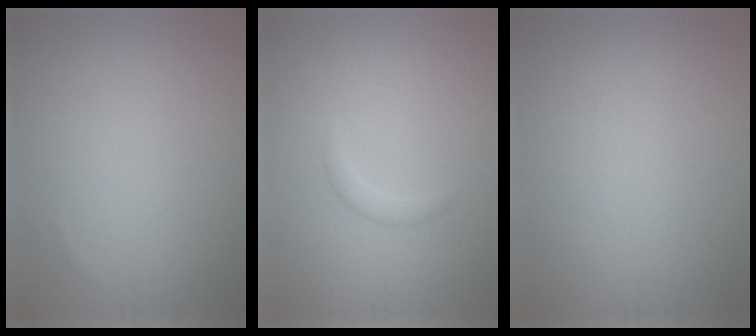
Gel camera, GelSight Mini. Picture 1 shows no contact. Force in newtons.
{"total": 0.9, "press": 0.9, "slide": 0.0}
{"total": 0.0}